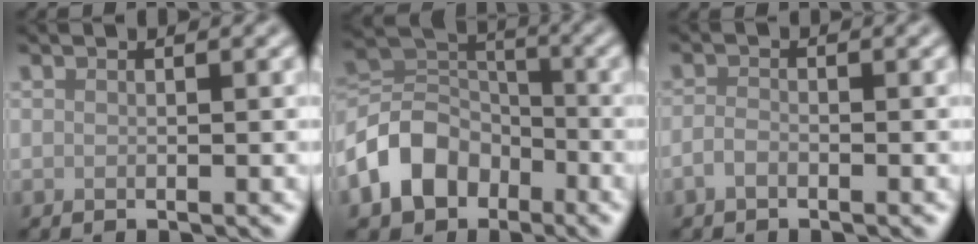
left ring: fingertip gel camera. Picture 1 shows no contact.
{"total": 7.4, "force": [-3.8, 5.4, 3.3], "torque": [-0.060, 0.005, -0.083]}
{"total": 1.2, "force": [-0.8, 0.6, 0.7], "torque": [-0.017, 0.002, -0.018]}